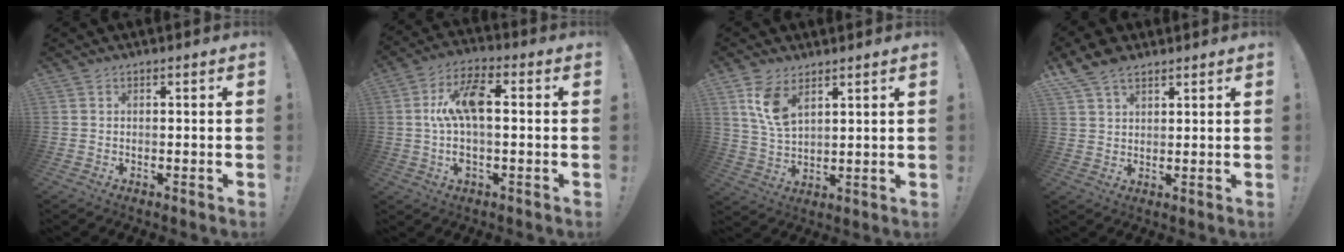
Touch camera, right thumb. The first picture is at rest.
{"total": 11.5, "force": [1.2, 4.9, 10.4], "torque": [-0.178, -0.004, 0.019]}
{"total": 8.8, "force": [5.0, 4.4, 5.7], "torque": [-0.105, -0.020, 0.092]}
{"total": 7.1, "force": [5.1, 3.6, 3.3], "torque": [-0.057, -0.019, 0.099]}